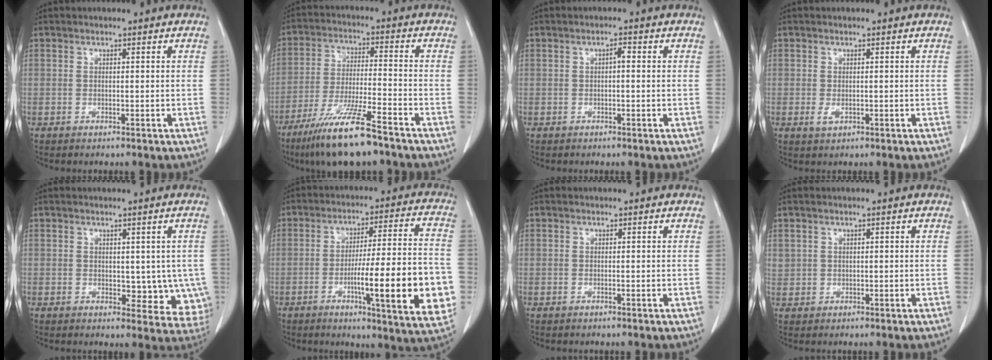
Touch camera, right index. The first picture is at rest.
{"total": 12.7, "force": [-9.1, 0.8, 8.9], "torque": [-0.170, -0.036, -0.163]}
{"total": 1.2, "force": [0.0, 0.4, 1.1], "torque": [-0.018, 0.004, -0.001]}
{"total": 1.3, "force": [-0.3, 0.8, 1.0], "torque": [-0.021, -0.004, -0.001]}
{"total": 7.5, "force": [-0.3, 4.5, 6.0], "torque": [-0.046, -0.007, 0.005]}
{"total": 19.1, "force": [-5.0, 1.5, 18.4], "torque": [-0.220, 0.002, -0.065]}
{"total": 0.0}
{"total": 1.5, "force": [0.6, 1.3, 0.3], "torque": [0.003, 0.007, 0.011]}